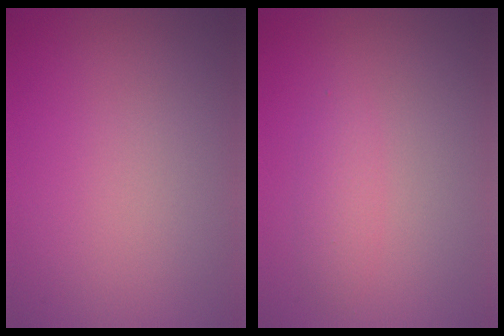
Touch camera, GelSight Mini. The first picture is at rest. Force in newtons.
{"total": 1.5, "press": 1.5, "slide": 0.1}